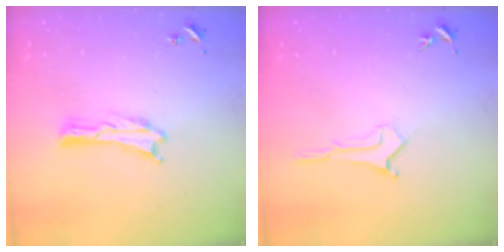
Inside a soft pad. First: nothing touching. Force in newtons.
{"total": 1.0, "press": 1.0, "slide": 0.0}